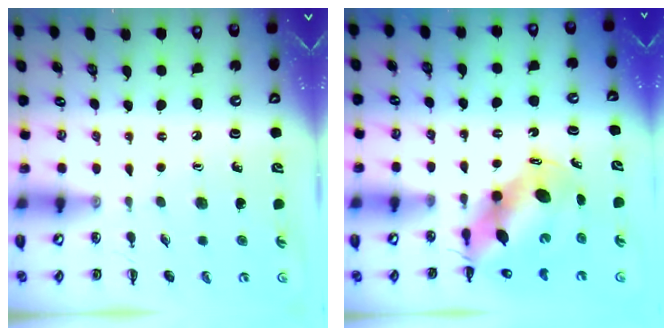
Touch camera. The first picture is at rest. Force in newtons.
{"total": 10.2, "press": 9.8, "slide": 2.8}